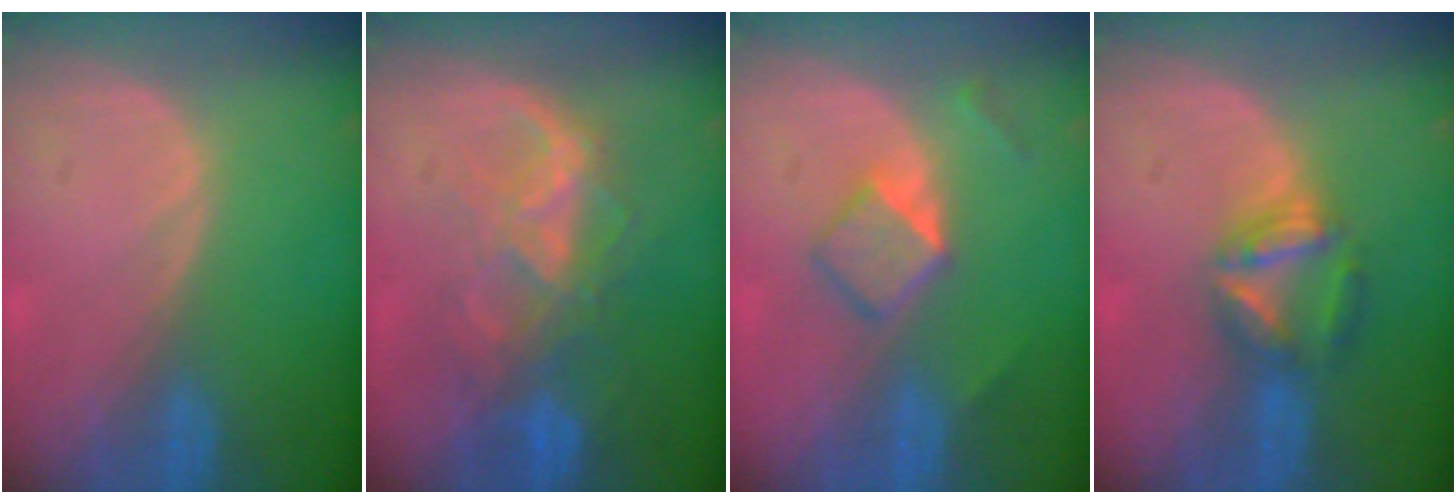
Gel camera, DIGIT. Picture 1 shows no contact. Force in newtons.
{"total": 8.7, "press": 7.5, "slide": 4.3}
{"total": 5.3, "press": 4.6, "slide": 2.7}
{"total": 5.6, "press": 5.6, "slide": 0.2}